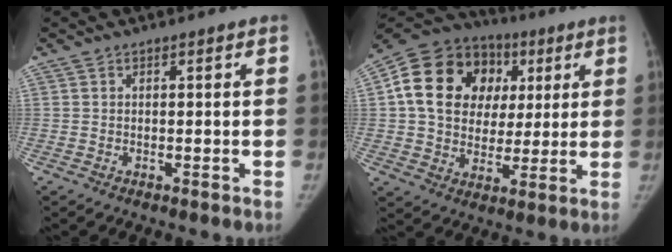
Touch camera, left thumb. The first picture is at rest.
{"total": 20.4, "force": [4.8, 16.2, 11.3], "torque": [-0.176, 0.026, 0.080]}